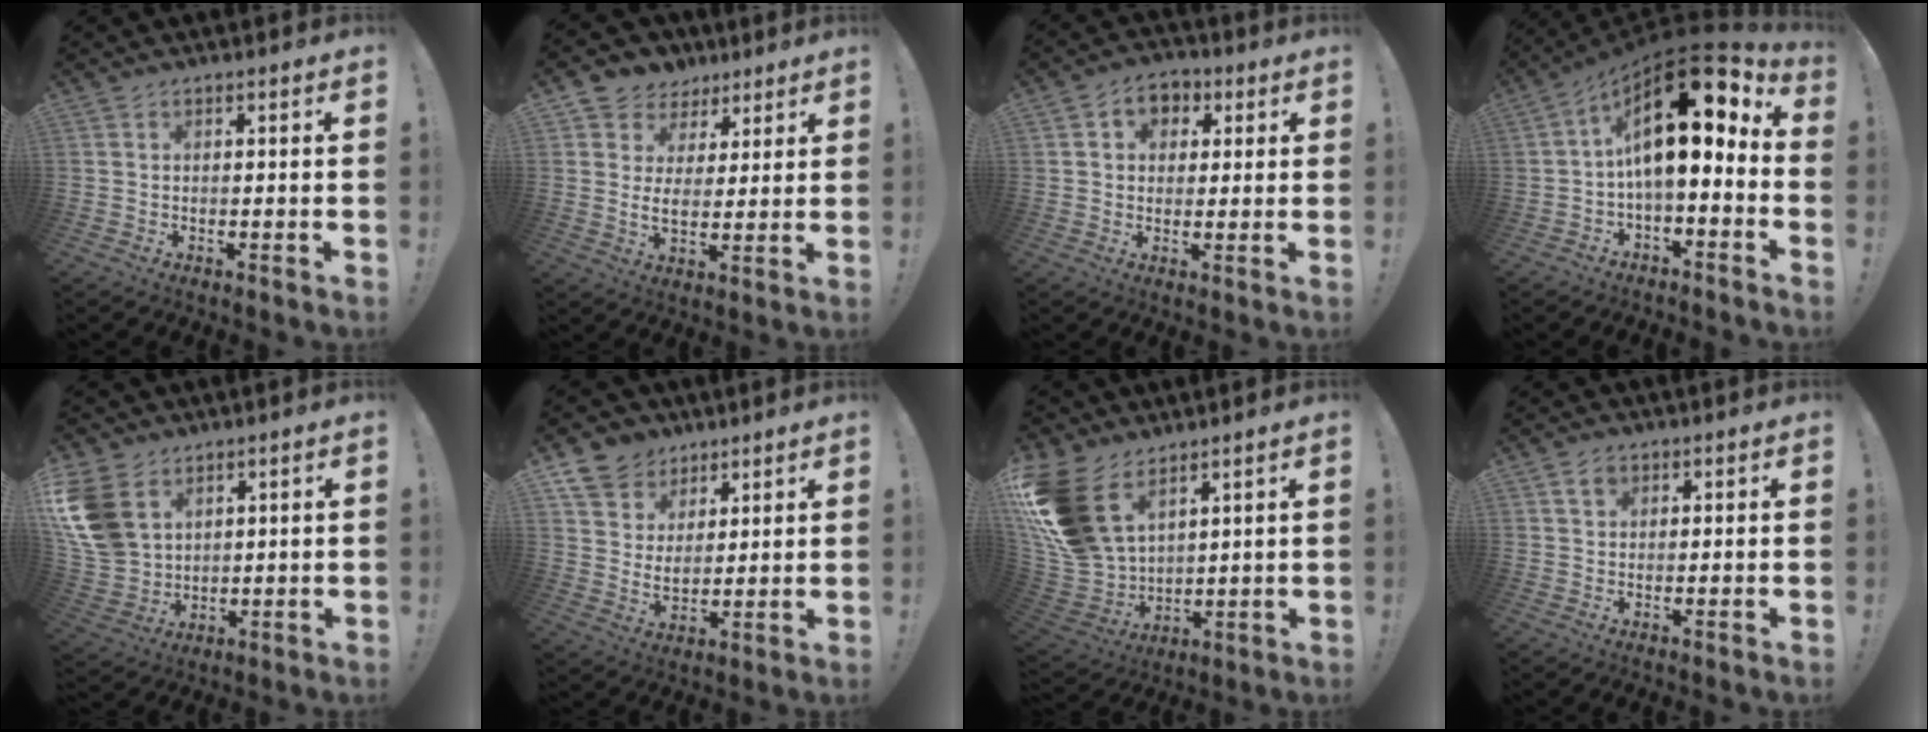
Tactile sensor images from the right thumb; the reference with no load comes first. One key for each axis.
{"total": 7.5, "fx": 2.6, "fy": 6.1, "fz": 3.5, "tx": -0.052, "ty": -0.020, "tz": 0.054}
{"total": 6.9, "fx": 1.6, "fy": 6.0, "fz": 3.0, "tx": -0.037, "ty": 0.000, "tz": 0.031}
{"total": 19.5, "fx": 5.7, "fy": 7.6, "fz": 17.0, "tx": -0.295, "ty": -0.035, "tz": 0.097}
{"total": 14.8, "fx": 6.2, "fy": 10.6, "fz": 8.3, "tx": -0.180, "ty": -0.027, "tz": 0.124}
{"total": 9.5, "fx": 6.4, "fy": 6.8, "fz": 1.8, "tx": -0.041, "ty": -0.049, "tz": 0.129}
{"total": 20.7, "fx": 9.8, "fy": 13.1, "fz": 12.7, "tx": -0.271, "ty": -0.050, "tz": 0.193}
{"total": 2.8, "fx": 1.4, "fy": 1.9, "fz": 1.5, "tx": -0.021, "ty": 0.000, "tz": 0.025}